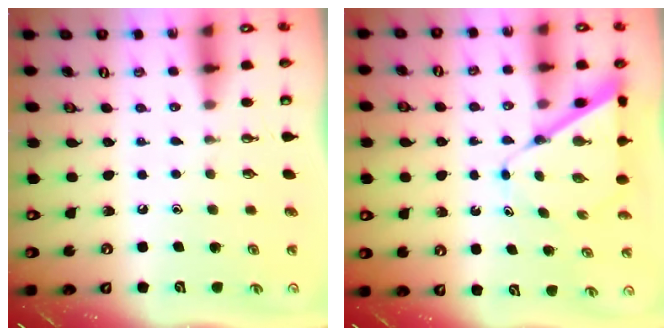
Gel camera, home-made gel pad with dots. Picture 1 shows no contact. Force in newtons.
{"total": 6.9, "press": 6.9, "slide": 0.7}